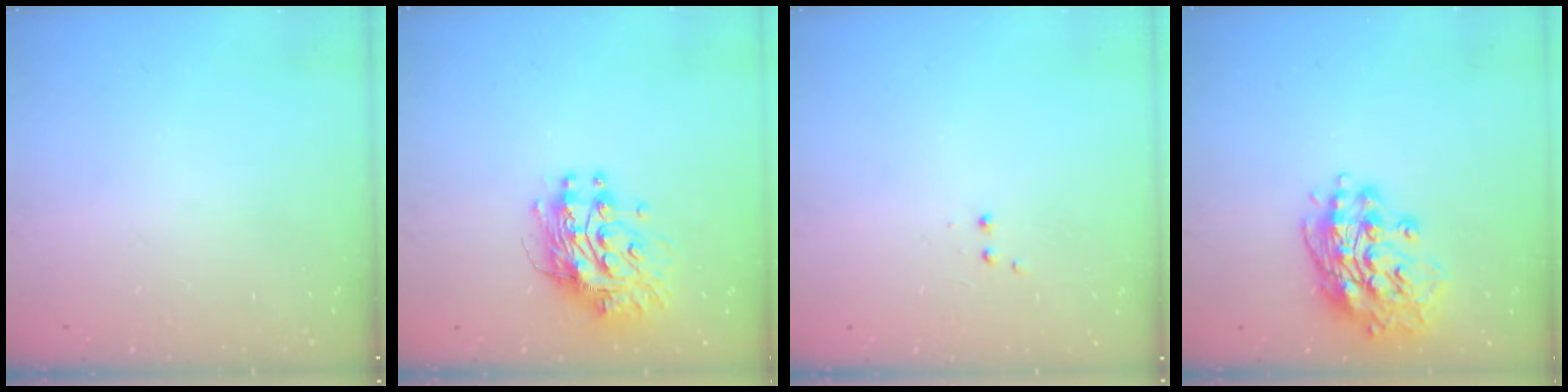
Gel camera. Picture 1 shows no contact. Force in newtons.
{"total": 11.5, "press": 11.5, "slide": 1.0}
{"total": 1.9, "press": 1.8, "slide": 0.5}
{"total": 15.4, "press": 15.2, "slide": 2.6}